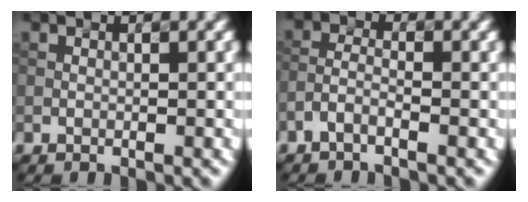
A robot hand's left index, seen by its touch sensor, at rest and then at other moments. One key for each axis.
{"total": 2.0, "fx": -1.4, "fy": 0.8, "fz": 1.2, "tx": -0.034, "ty": 0.007, "tz": -0.034}